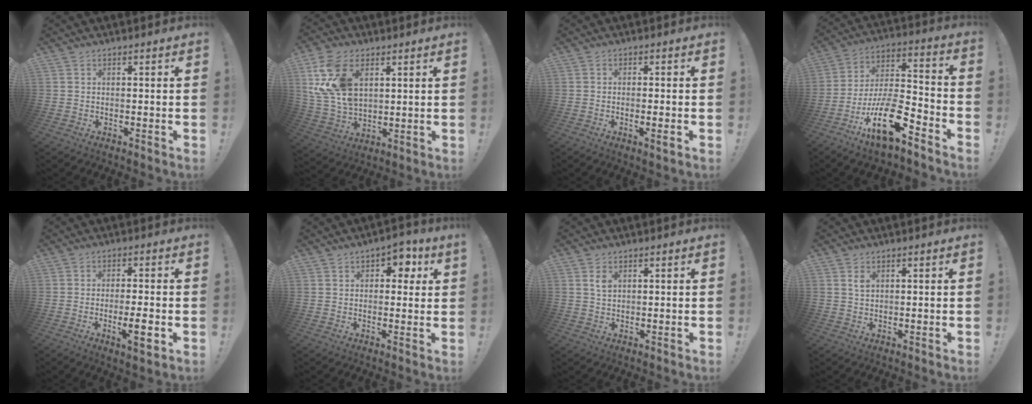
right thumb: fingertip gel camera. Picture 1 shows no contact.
{"total": 16.4, "force": [6.0, 10.8, 10.9], "torque": [-0.222, -0.019, 0.116]}
{"total": 2.7, "force": [-1.0, 0.0, 2.5], "torque": [-0.034, -0.006, -0.018]}
{"total": 19.0, "force": [-10.8, 6.8, 14.2], "torque": [-0.271, 0.066, -0.175]}
{"total": 6.8, "force": [-2.3, 1.0, 6.3], "torque": [-0.087, -0.007, -0.041]}
{"total": 5.2, "force": [2.3, 3.3, 3.2], "torque": [-0.031, -0.007, 0.035]}
{"total": 2.5, "force": [1.1, 1.6, 1.5], "torque": [-0.009, -0.007, 0.015]}
{"total": 1.9, "force": [0.9, 1.2, 1.1], "torque": [-0.007, -0.005, 0.014]}